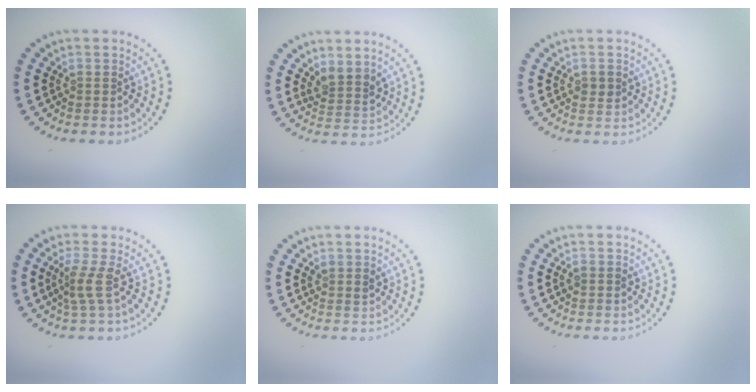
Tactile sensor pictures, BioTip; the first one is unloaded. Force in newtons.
{"total": 2.4, "press": 1.9, "slide": 1.4}
{"total": 1.2, "press": 1.2, "slide": 0.1}
{"total": 2.2, "press": 1.6, "slide": 1.6}
{"total": 0.9, "press": 0.9, "slide": 0.3}
{"total": 0.9, "press": 0.9, "slide": 0.1}